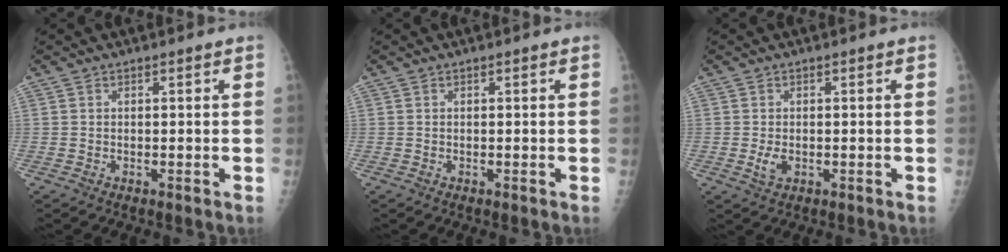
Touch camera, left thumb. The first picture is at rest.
{"total": 0.0}
{"total": 2.3, "force": [-0.4, 1.4, 1.8], "torque": [-0.036, -0.004, -0.005]}